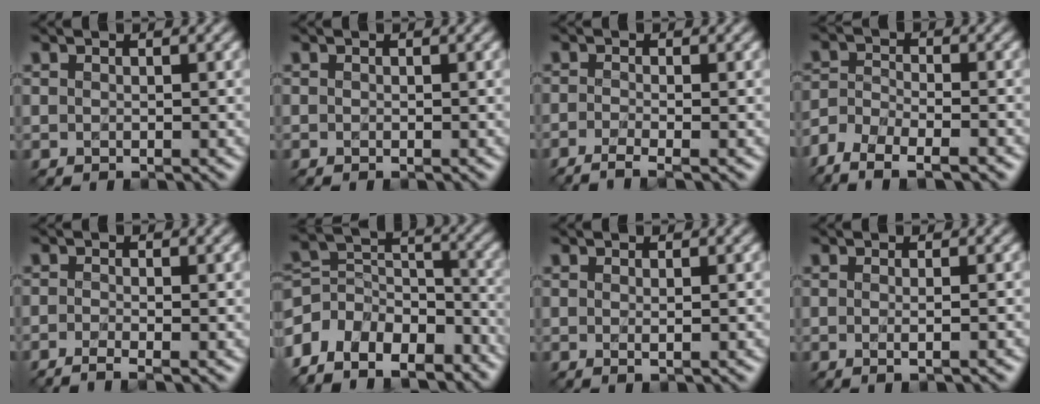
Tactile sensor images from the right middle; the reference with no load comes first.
{"total": 0.0}
{"total": 2.6, "force": [-1.7, 0.6, 1.9], "torque": [-0.033, -0.008, -0.044]}
{"total": 7.5, "force": [-5.8, 2.8, 3.8], "torque": [-0.065, -0.010, -0.095]}
{"total": 2.2, "force": [-1.4, 0.5, 1.6], "torque": [-0.022, -0.010, -0.038]}
{"total": 10.0, "force": [-7.2, 5.8, 3.7], "torque": [-0.082, 0.001, -0.123]}
{"total": 0.8, "force": [-0.1, 0.2, 0.8], "torque": [-0.012, -0.001, -0.002]}
{"total": 2.2, "force": [-0.2, 0.9, 2.0], "torque": [-0.016, -0.003, -0.012]}